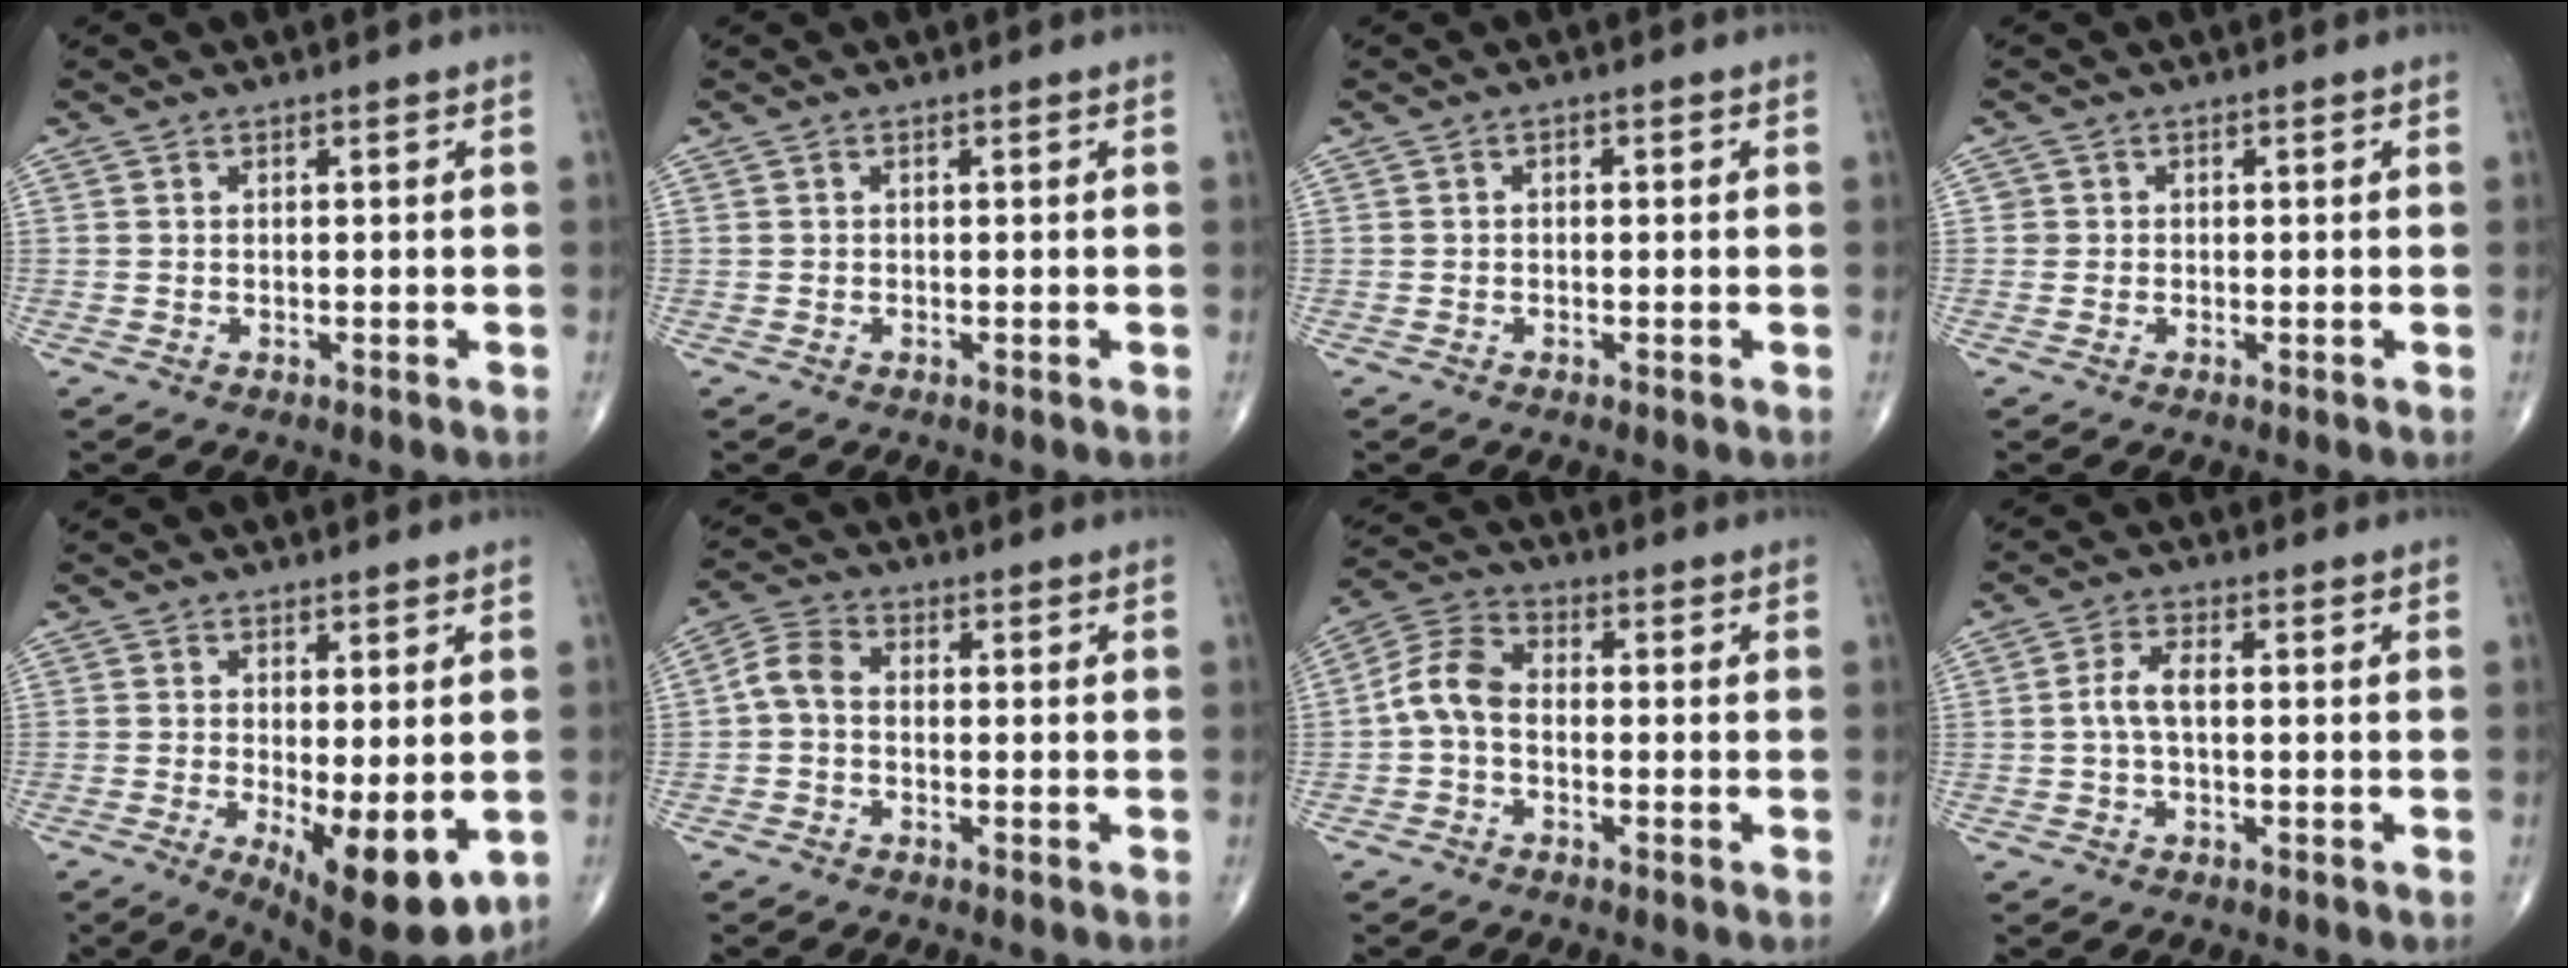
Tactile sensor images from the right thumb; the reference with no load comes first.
{"total": 0.0}
{"total": 0.7, "force": [0.1, 0.5, 0.6], "torque": [-0.006, 0.002, -0.002]}
{"total": 1.0, "force": [0.0, 1.0, 0.0], "torque": [0.008, 0.004, -0.001]}
{"total": 11.5, "force": [-2.5, 4.0, 10.5], "torque": [-0.144, -0.026, -0.023]}
{"total": 4.5, "force": [-0.6, 3.0, 3.3], "torque": [-0.062, 0.016, -0.025]}
{"total": 6.8, "force": [-1.2, 4.3, 5.1], "torque": [-0.099, 0.025, -0.038]}
{"total": 3.9, "force": [-0.1, 1.7, 3.5], "torque": [-0.079, 0.011, -0.005]}